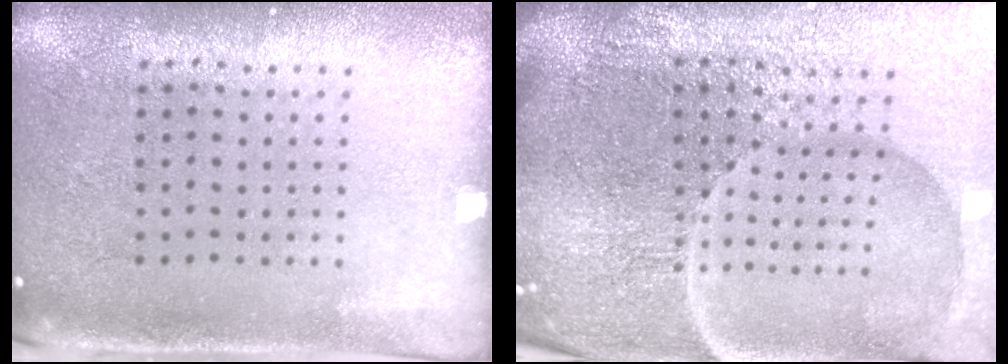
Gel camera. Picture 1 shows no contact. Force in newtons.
{"total": 6.6, "press": 5.9, "slide": 2.9}